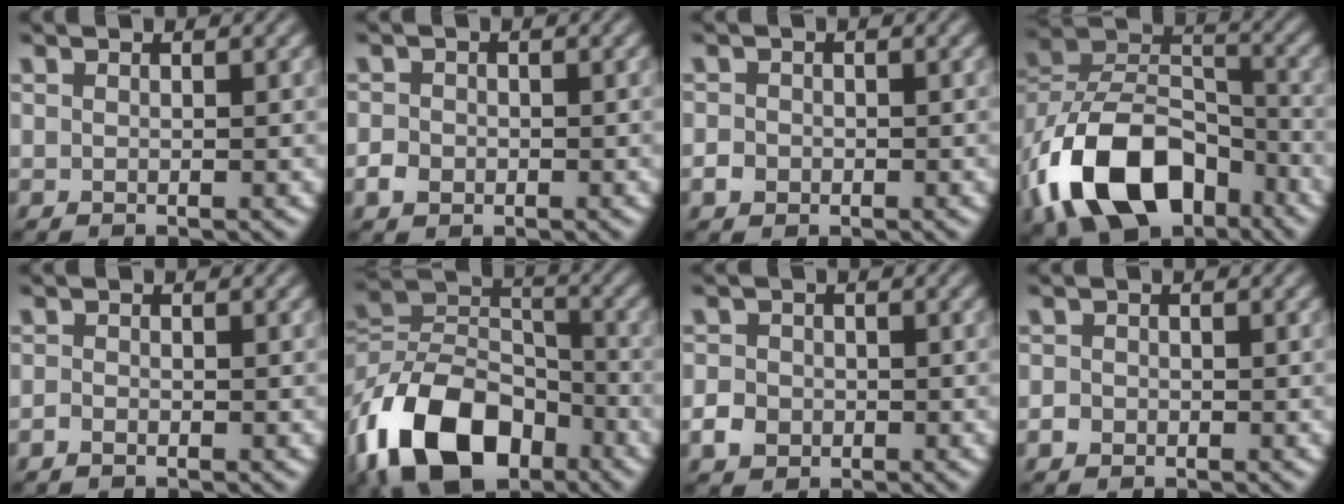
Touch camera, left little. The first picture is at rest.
{"total": 1.5, "force": [-0.7, 1.2, 0.4], "torque": [-0.003, 0.001, -0.013]}
{"total": 1.6, "force": [-0.5, 1.4, 0.4], "torque": [0.003, 0.006, -0.013]}
{"total": 13.2, "force": [-7.1, 7.7, 8.0], "torque": [-0.157, 0.009, -0.140]}
{"total": 0.7, "force": [-0.5, 0.4, 0.2], "torque": [-0.002, 0.001, -0.012]}
{"total": 13.1, "force": [-7.2, 7.9, 7.5], "torque": [-0.158, 0.007, -0.147]}
{"total": 2.1, "force": [-0.9, 1.8, 0.7], "torque": [-0.003, 0.002, -0.018]}
{"total": 1.6, "force": [-0.4, 1.5, 0.5], "torque": [0.004, 0.012, -0.019]}